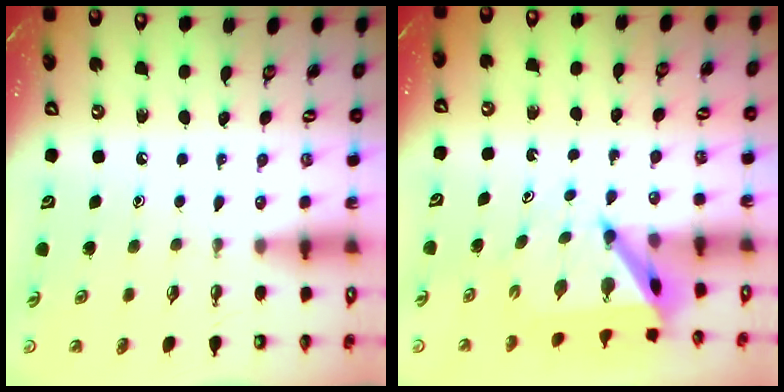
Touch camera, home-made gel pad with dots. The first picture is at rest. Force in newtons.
{"total": 7.1, "press": 7.1, "slide": 0.7}